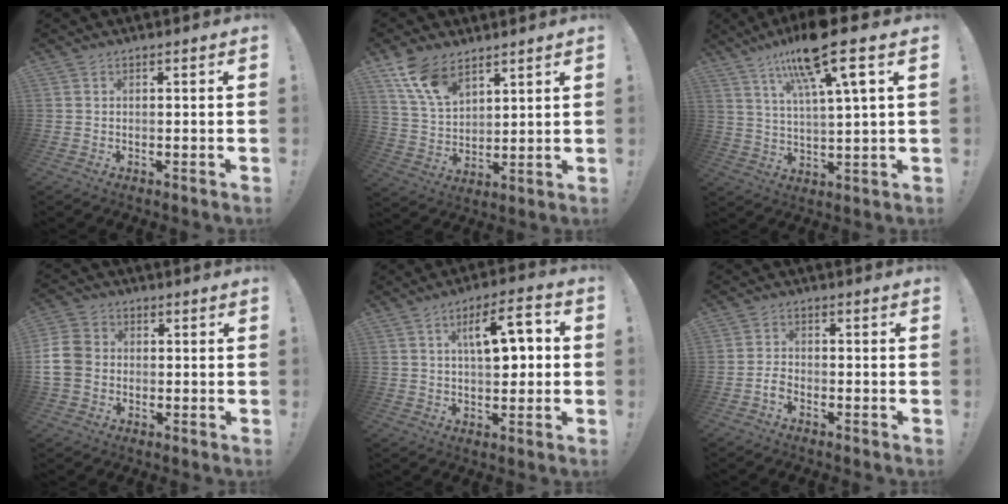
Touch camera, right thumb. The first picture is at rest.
{"total": 11.6, "force": [8.0, 6.1, 5.8], "torque": [-0.114, -0.039, 0.157]}
{"total": 15.5, "force": [9.1, 1.8, 12.4], "torque": [-0.210, -0.040, 0.136]}
{"total": 10.4, "force": [-0.8, 8.6, 5.8], "torque": [-0.130, 0.013, -0.011]}
{"total": 11.5, "force": [2.4, 5.3, 10.0], "torque": [-0.135, 0.003, 0.036]}
{"total": 3.0, "force": [-2.1, 1.5, 1.7], "torque": [-0.037, 0.008, -0.036]}